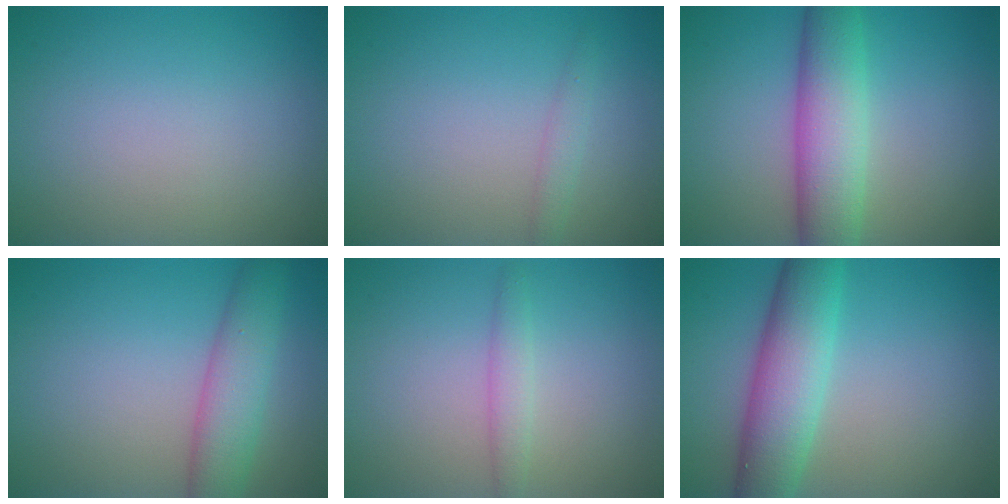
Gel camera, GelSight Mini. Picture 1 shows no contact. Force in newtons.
{"total": 1.2, "press": 1.2, "slide": 0.0}
{"total": 5.9, "press": 5.9, "slide": 0.3}
{"total": 4.7, "press": 4.7, "slide": 0.3}
{"total": 1.6, "press": 1.6, "slide": 0.0}
{"total": 6.9, "press": 6.9, "slide": 0.2}